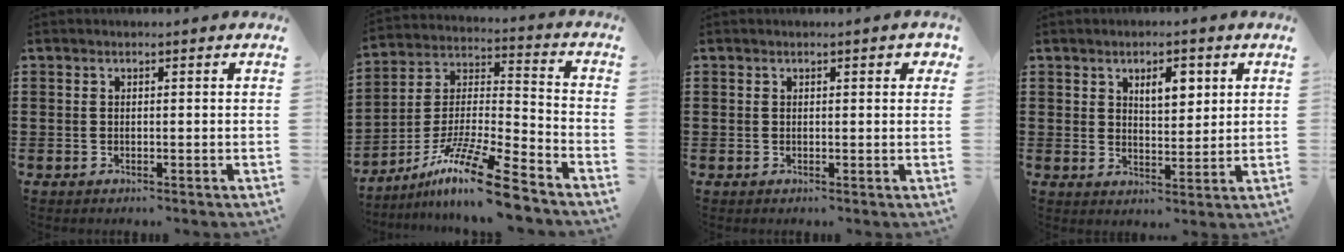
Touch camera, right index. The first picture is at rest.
{"total": 14.2, "force": [-11.0, 0.9, 9.0], "torque": [-0.156, 0.025, -0.204]}
{"total": 0.5, "force": [0.2, 0.4, 0.3], "torque": [0.002, 0.002, 0.001]}
{"total": 4.8, "force": [2.3, 2.4, 3.5], "torque": [-0.052, 0.001, 0.033]}